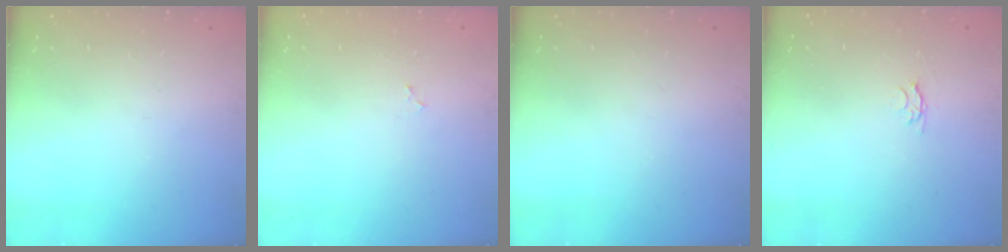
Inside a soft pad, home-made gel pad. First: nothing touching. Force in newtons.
{"total": 2.3, "press": 2.3, "slide": 0.2}
{"total": 0.0}
{"total": 3.3, "press": 3.2, "slide": 0.5}